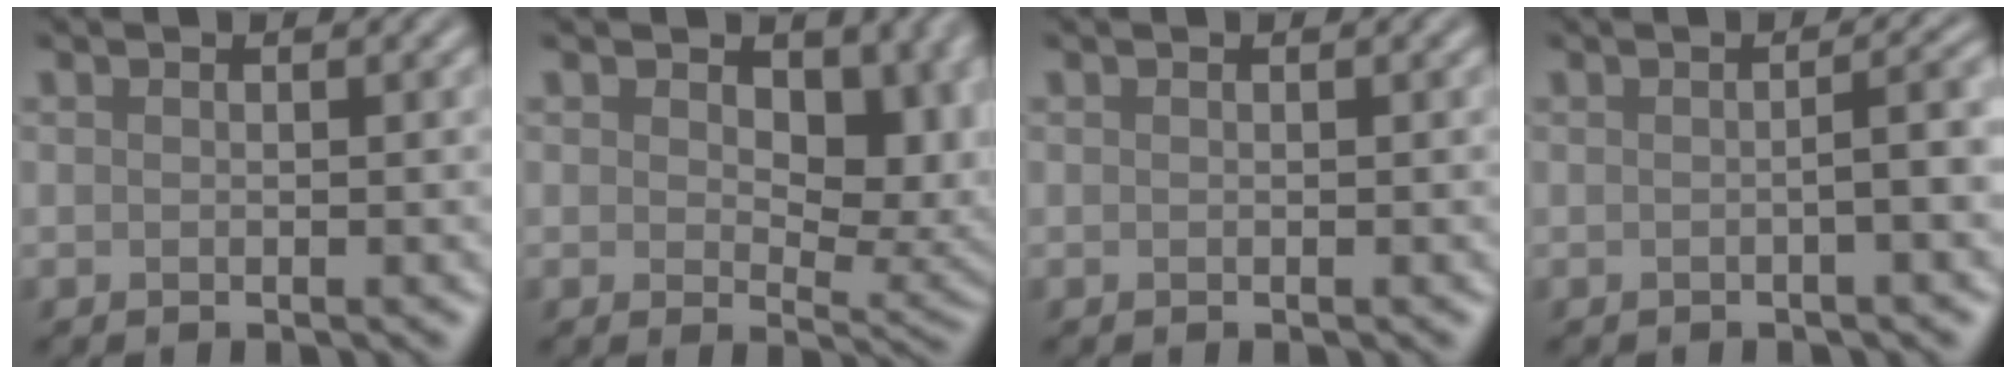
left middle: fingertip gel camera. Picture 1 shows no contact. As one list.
[{"total": 8.5, "force": [2.5, 5.1, 6.4], "torque": [-0.083, -0.017, 0.037]}, {"total": 0.0}, {"total": 3.1, "force": [-0.2, 0.8, 3.0], "torque": [-0.032, 0.010, -0.008]}]